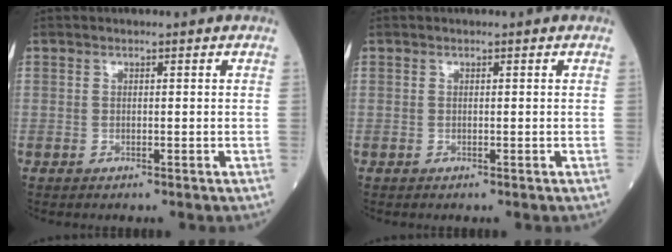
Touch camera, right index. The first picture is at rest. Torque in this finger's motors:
{"motor_torque": [0.00, 0.00, 0.00, 0.00]}